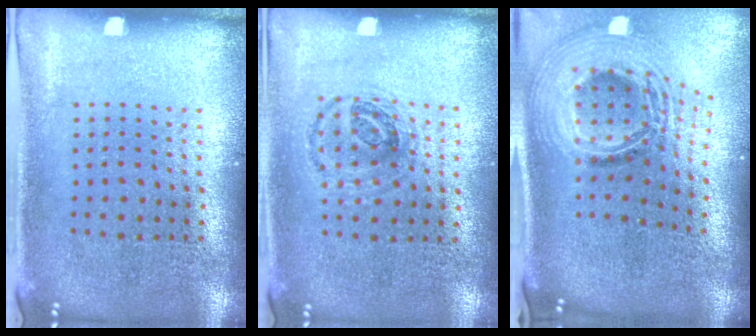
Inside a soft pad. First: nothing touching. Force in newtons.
{"total": 0.9, "press": 0.9, "slide": 0.1}
{"total": 2.7, "press": 1.8, "slide": 2.0}